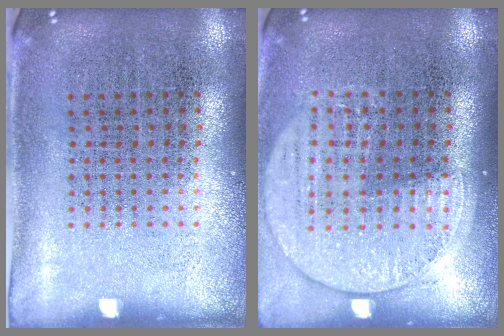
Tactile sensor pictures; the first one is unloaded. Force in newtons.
{"total": 1.5, "press": 1.4, "slide": 0.6}